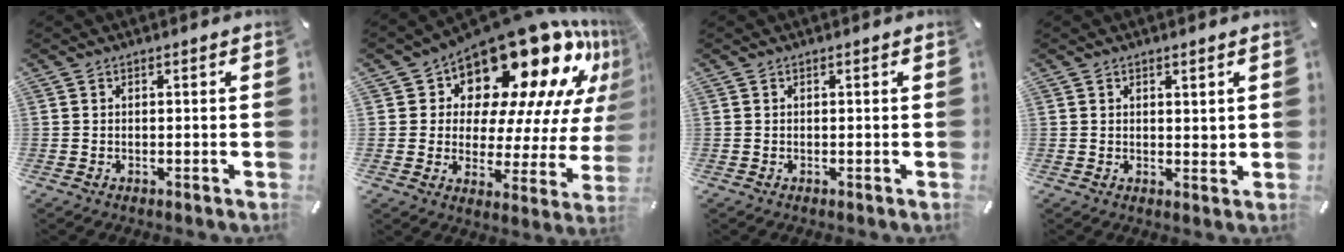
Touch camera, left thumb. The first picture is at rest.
{"total": 22.2, "force": [16.6, 9.7, 11.2], "torque": [-0.152, -0.142, 0.278]}
{"total": 0.0}
{"total": 1.8, "force": [1.0, 1.1, 0.9], "torque": [-0.003, -0.004, 0.015]}